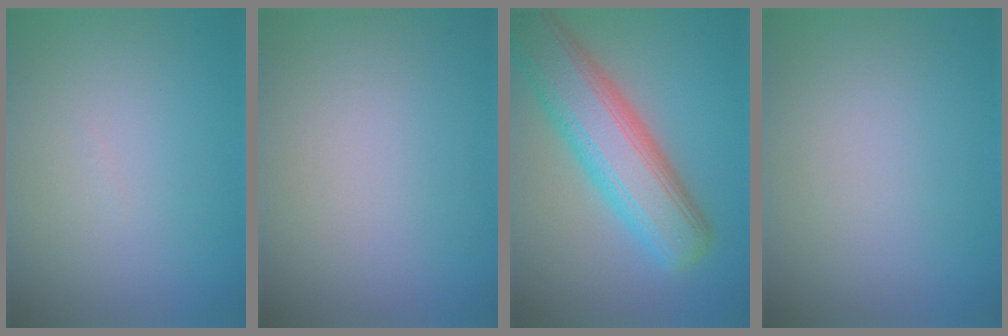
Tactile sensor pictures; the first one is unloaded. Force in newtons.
{"total": 0.0}
{"total": 9.1, "press": 9.0, "slide": 0.9}
{"total": 0.0}